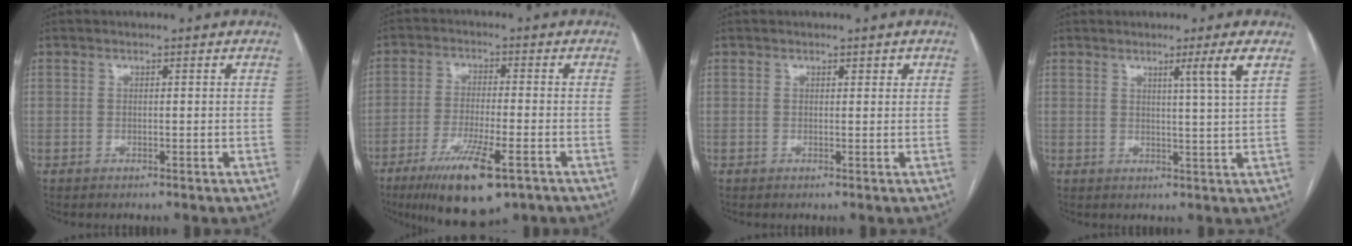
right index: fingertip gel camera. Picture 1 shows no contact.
{"total": 12.2, "force": [-7.1, 2.3, 9.6], "torque": [-0.168, -0.027, -0.112]}
{"total": 1.0, "force": [0.6, 0.5, 0.6], "torque": [-0.005, 0.003, 0.007]}
{"total": 4.2, "force": [2.1, -1.5, 3.3], "torque": [-0.053, -0.014, 0.039]}